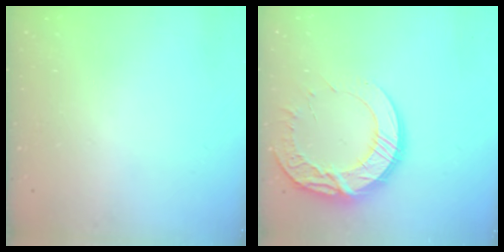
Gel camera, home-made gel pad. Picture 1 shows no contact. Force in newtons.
{"total": 15.6, "press": 15.5, "slide": 1.2}